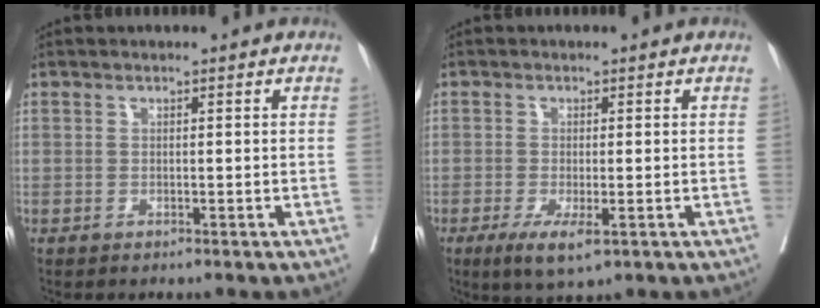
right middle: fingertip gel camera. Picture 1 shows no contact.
{"total": 4.7, "force": [-2.2, 1.2, 3.9], "torque": [-0.067, -0.011, -0.032]}